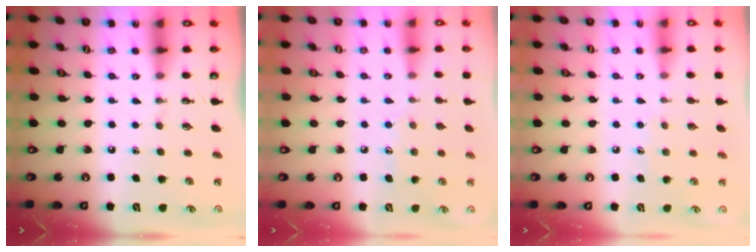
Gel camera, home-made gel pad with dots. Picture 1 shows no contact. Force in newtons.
{"total": 7.4, "press": 7.4, "slide": 0.4}
{"total": 5.4, "press": 5.4, "slide": 0.7}